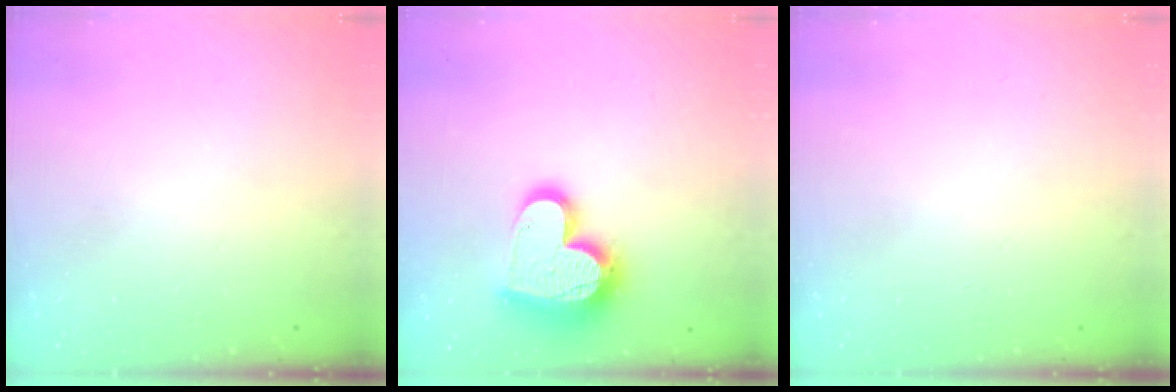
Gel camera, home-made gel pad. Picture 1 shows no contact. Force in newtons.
{"total": 17.9, "press": 17.9, "slide": 1.5}
{"total": 0.8, "press": 0.5, "slide": 0.6}